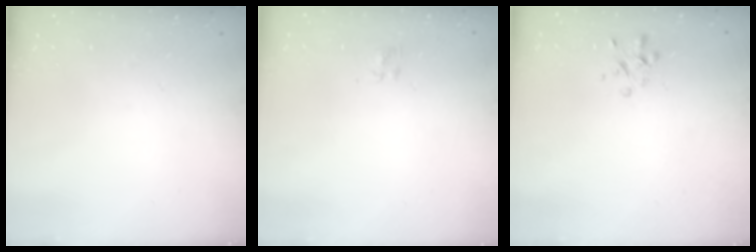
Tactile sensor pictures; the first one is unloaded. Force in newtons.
{"total": 1.9, "press": 1.5, "slide": 1.1}
{"total": 1.8, "press": 1.8, "slide": 0.5}